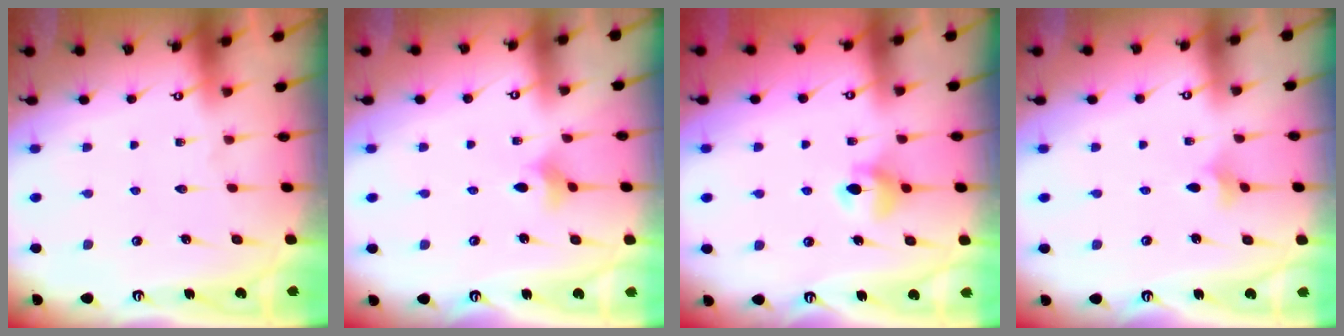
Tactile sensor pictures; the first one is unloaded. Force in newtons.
{"total": 4.1, "press": 4.0, "slide": 0.7}
{"total": 5.9, "press": 5.9, "slide": 0.7}
{"total": 2.5, "press": 2.5, "slide": 0.6}